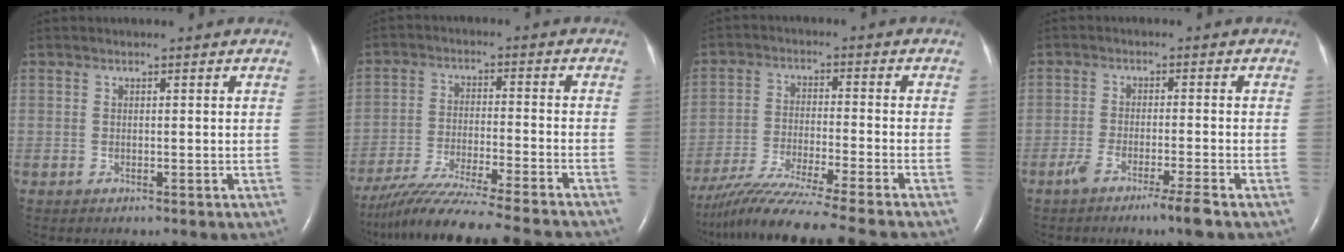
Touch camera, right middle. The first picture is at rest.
{"total": 20.8, "force": [-18.5, -0.5, 9.4], "torque": [-0.154, -0.054, -0.286]}
{"total": 17.6, "force": [-15.3, -2.1, 8.5], "torque": [-0.158, -0.048, -0.253]}
{"total": 4.8, "force": [-3.3, -0.5, 3.5], "torque": [-0.065, -0.010, -0.064]}